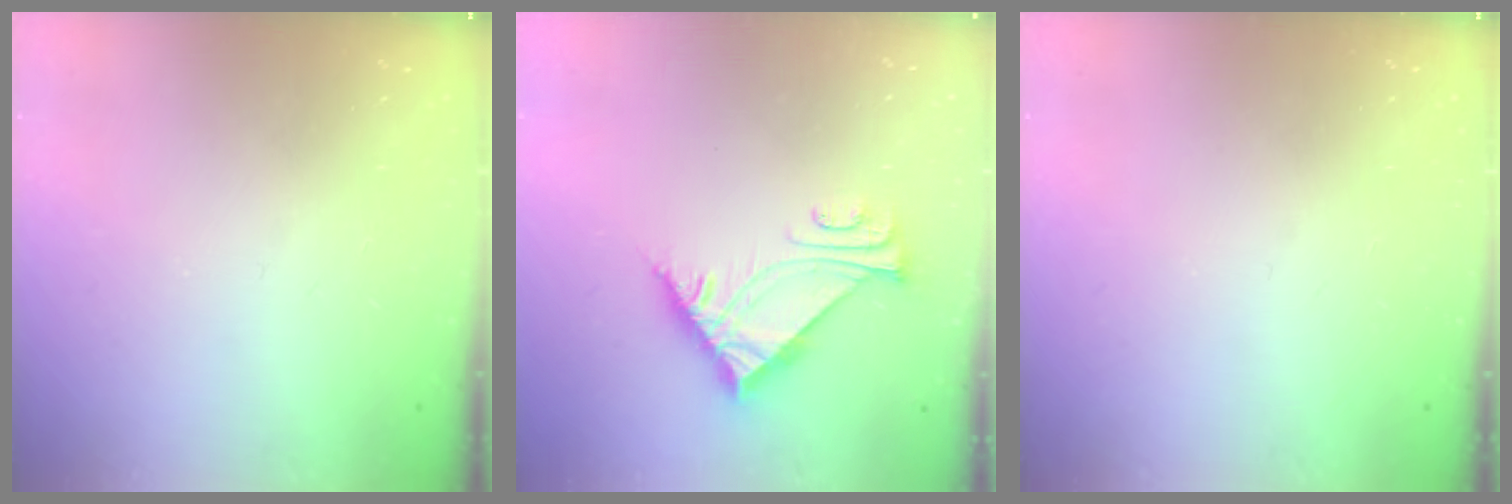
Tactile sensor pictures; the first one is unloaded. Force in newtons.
{"total": 6.0, "press": 6.0, "slide": 0.2}
{"total": 0.0}